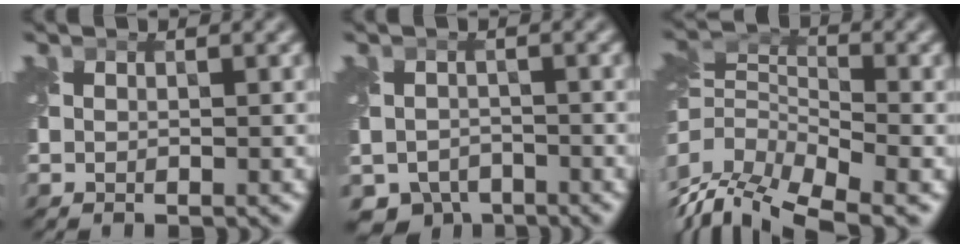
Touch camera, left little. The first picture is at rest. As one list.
[{"total": 5.3, "force": [-3.9, 3.3, 1.5], "torque": [-0.020, -0.022, -0.065]}, {"total": 8.8, "force": [-3.8, 4.4, 6.6], "torque": [-0.124, -0.007, -0.086]}]